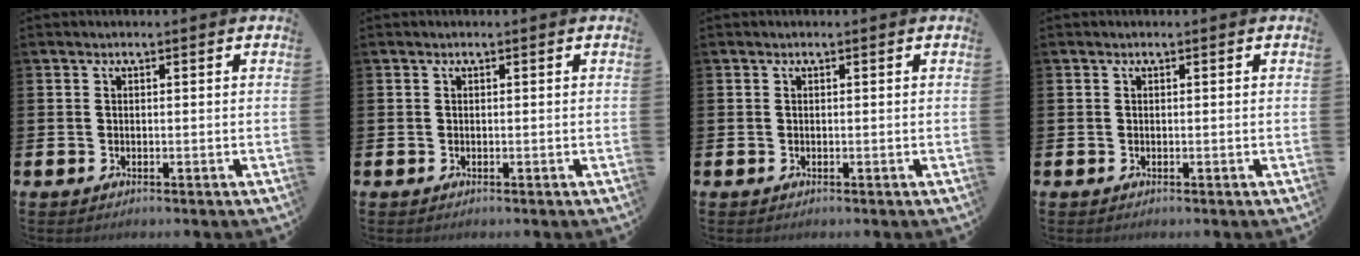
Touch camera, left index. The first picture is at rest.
{"total": 0.0}
{"total": 0.0}
{"total": 0.0}